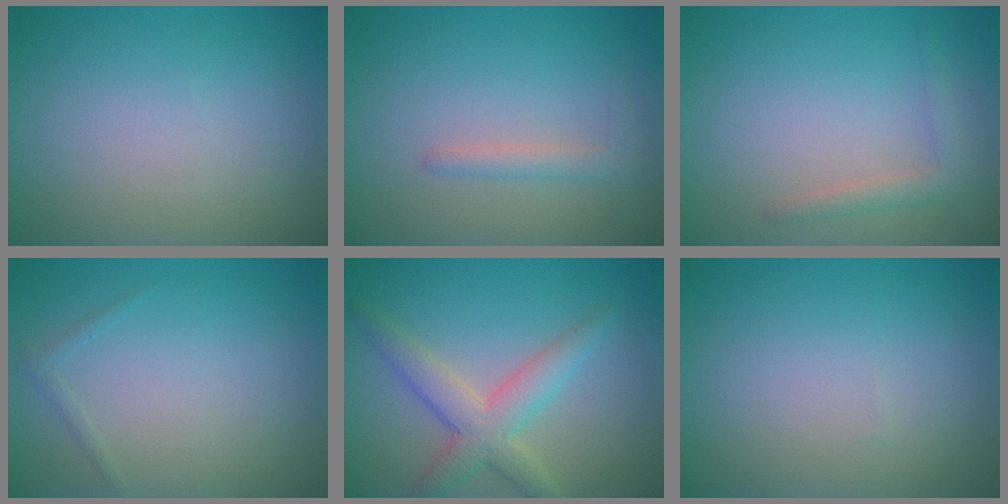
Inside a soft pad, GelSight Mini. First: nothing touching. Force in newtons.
{"total": 1.5, "press": 1.5, "slide": 0.2}
{"total": 1.8, "press": 1.8, "slide": 0.2}
{"total": 0.6, "press": 0.6, "slide": 0.1}
{"total": 4.5, "press": 4.5, "slide": 0.3}
{"total": 0.0}